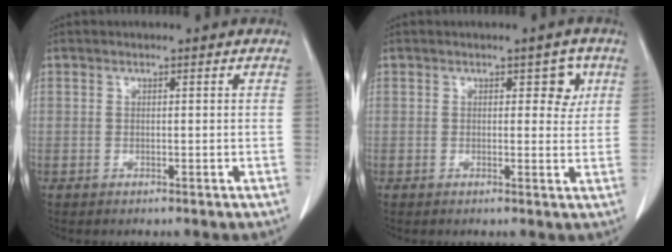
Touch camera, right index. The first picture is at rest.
{"total": 3.2, "force": [1.2, 1.9, 2.3], "torque": [-0.019, 0.003, 0.012]}